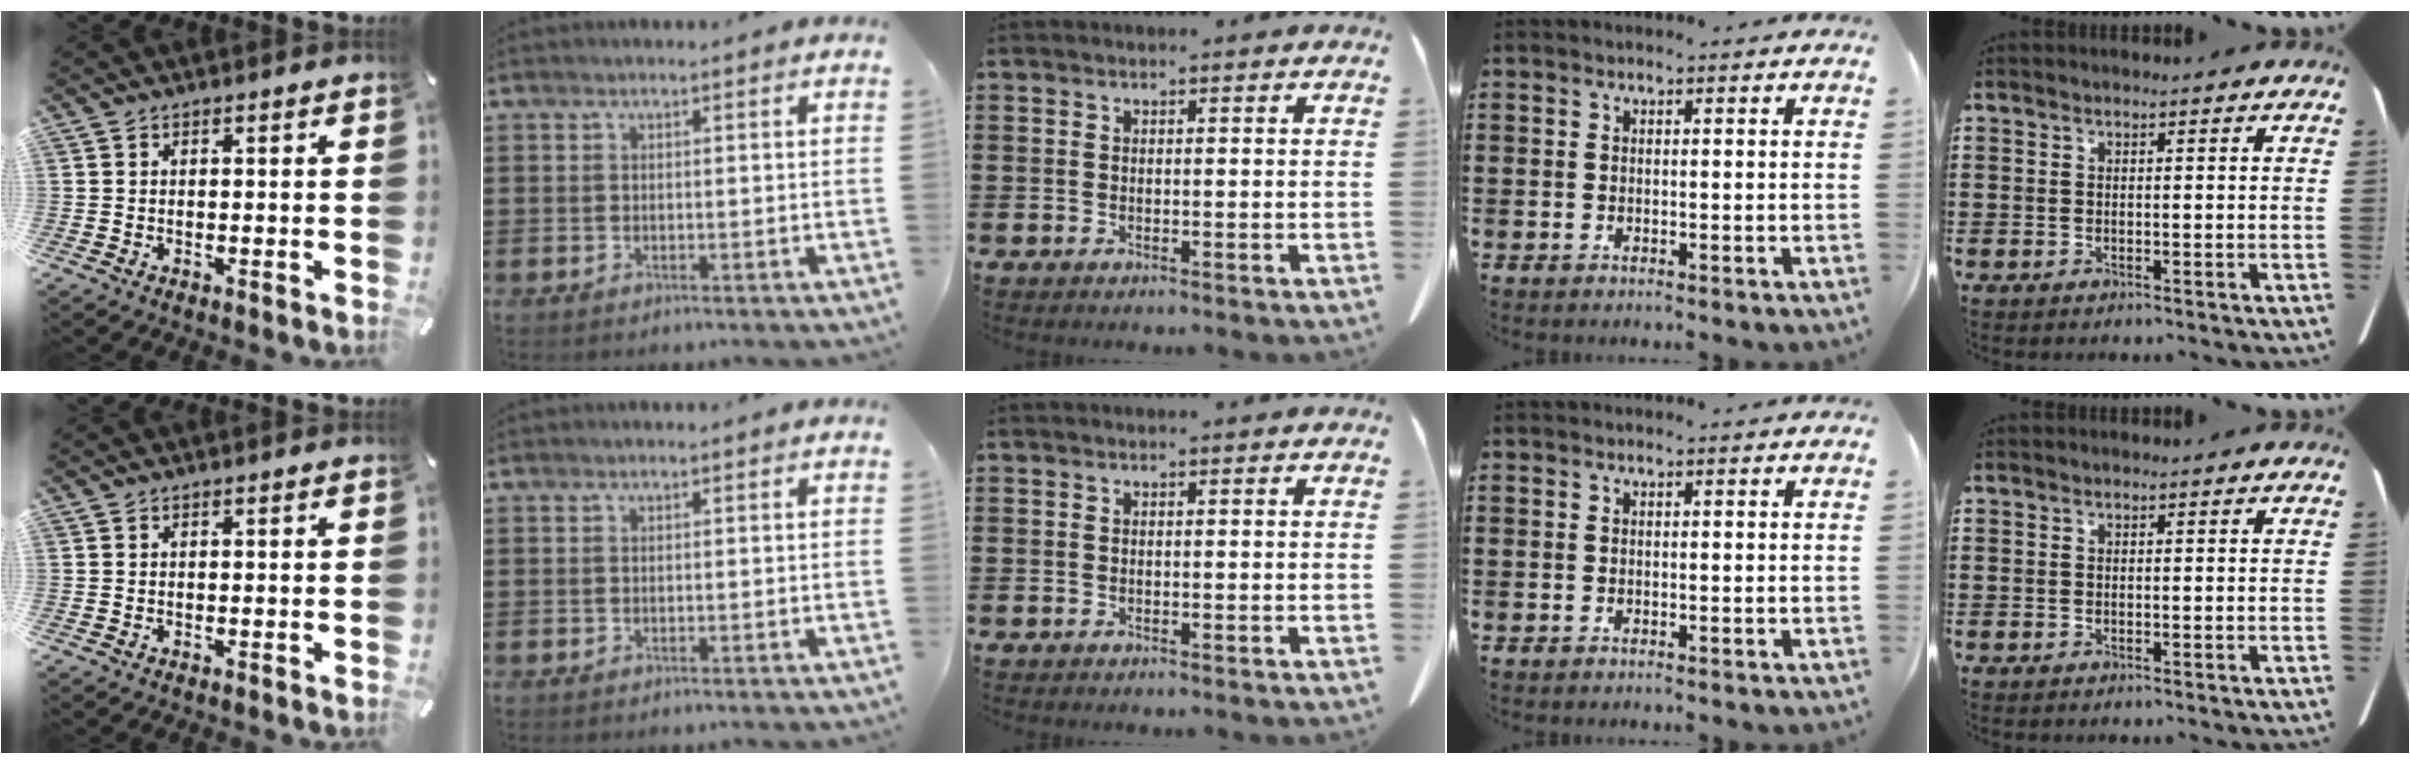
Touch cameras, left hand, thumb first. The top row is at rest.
{}